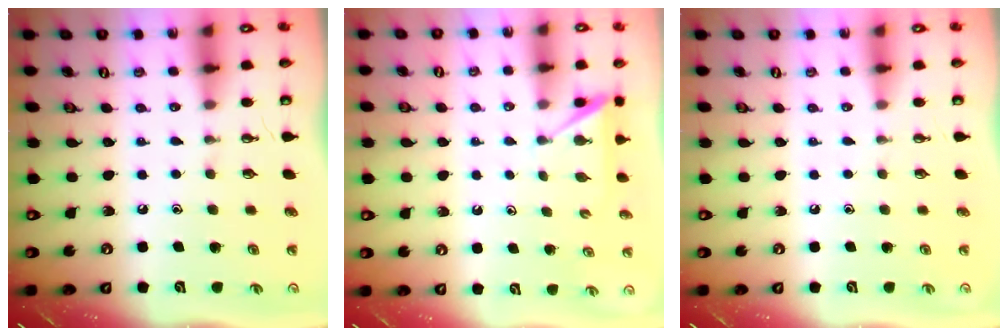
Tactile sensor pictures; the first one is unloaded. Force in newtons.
{"total": 3.6, "press": 3.5, "slide": 0.4}
{"total": 0.0}